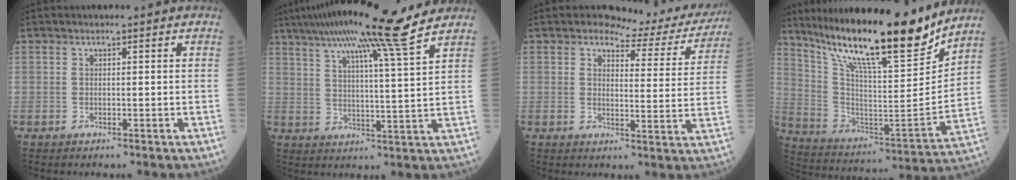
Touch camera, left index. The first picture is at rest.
{"total": 16.2, "force": [13.1, -1.4, 9.5], "torque": [-0.161, 0.006, 0.187]}
{"total": 9.2, "force": [8.8, 2.6, 1.1], "torque": [-0.009, -0.023, 0.092]}
{"total": 23.0, "force": [18.8, 2.0, 13.0], "torque": [-0.232, -0.032, 0.312]}